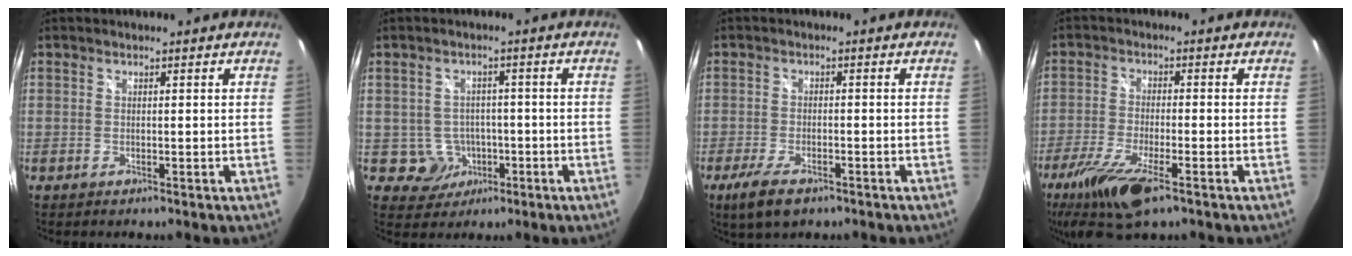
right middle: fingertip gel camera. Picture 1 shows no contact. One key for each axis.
{"total": 5.0, "fx": -1.6, "fy": 4.7, "fz": 0.7, "tx": -0.028, "ty": 0.014, "tz": -0.010}
{"total": 6.5, "fx": -4.3, "fy": 2.2, "fz": 4.3, "tx": -0.107, "ty": -0.020, "tz": -0.075}
{"total": 11.8, "fx": -7.5, "fy": 3.0, "fz": 8.6, "tx": -0.193, "ty": -0.041, "tz": -0.142}